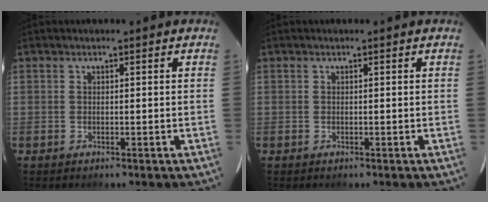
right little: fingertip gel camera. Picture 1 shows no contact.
{"total": 0.0}